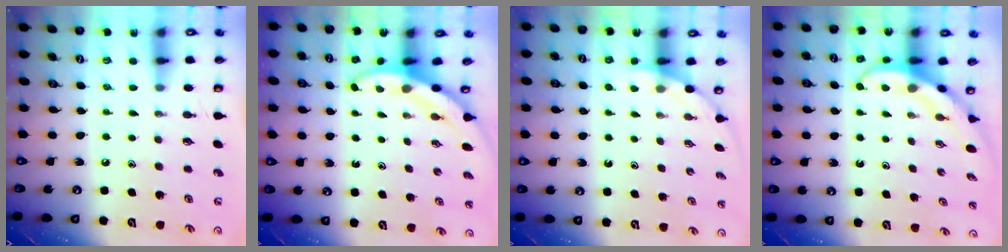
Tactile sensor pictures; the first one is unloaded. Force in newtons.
{"total": 3.4, "press": 3.4, "slide": 0.1}
{"total": 1.7, "press": 1.7, "slide": 0.0}
{"total": 3.9, "press": 3.9, "slide": 0.3}